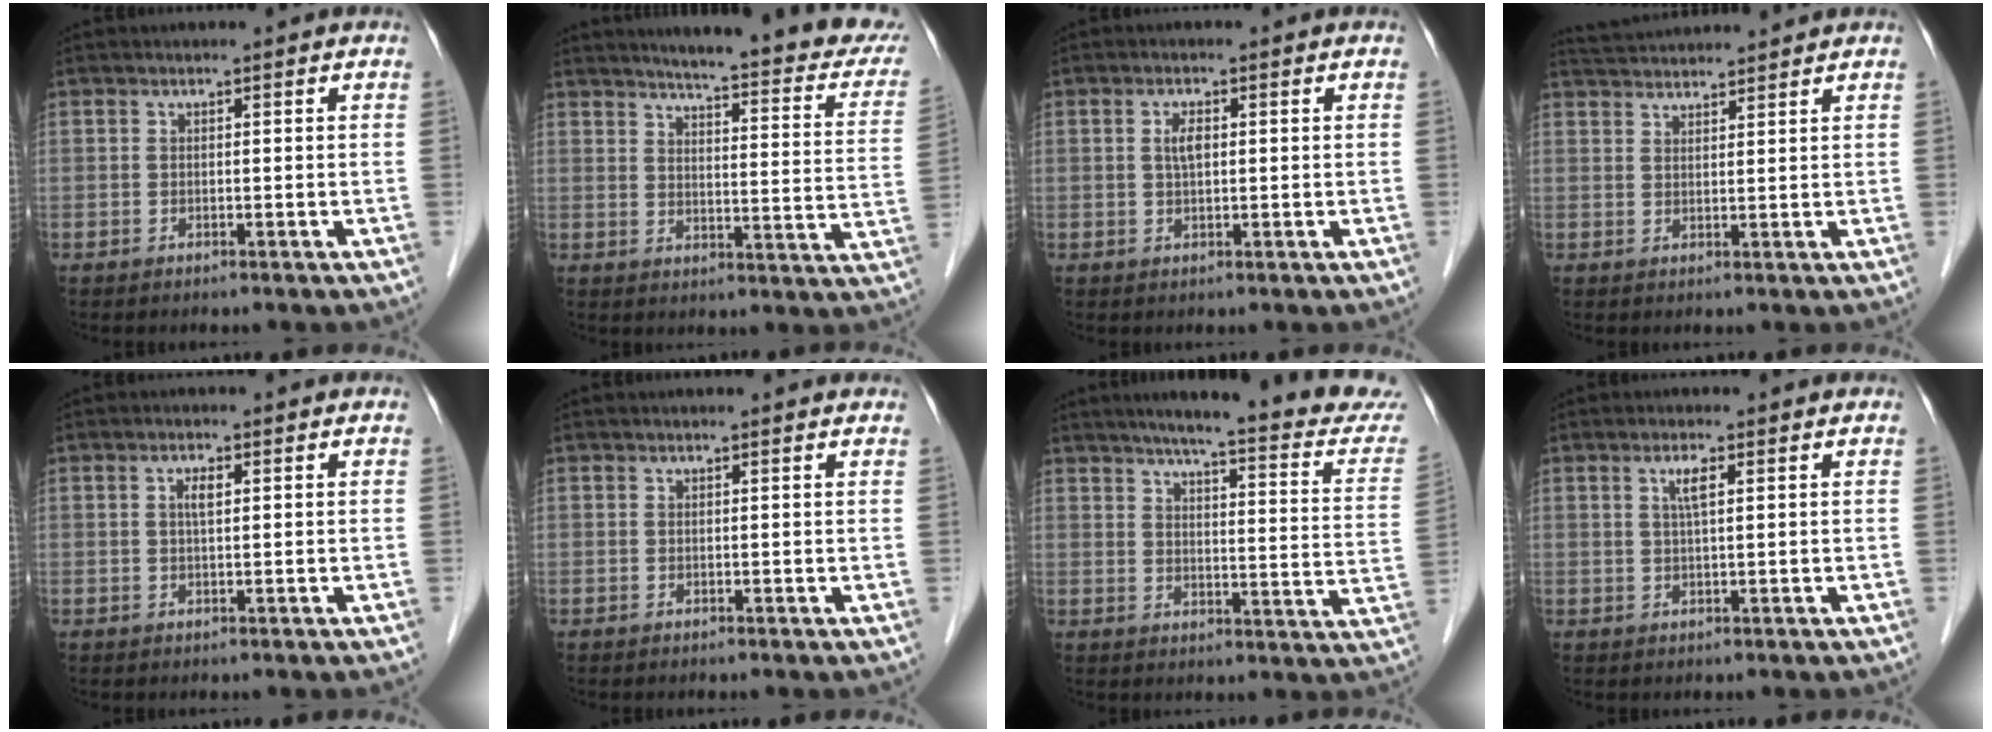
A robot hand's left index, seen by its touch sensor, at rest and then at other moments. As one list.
[{"total": 22.1, "force": [19.1, 2.5, 10.9], "torque": [-0.133, -0.042, 0.213]}, {"total": 2.2, "force": [0.4, 0.8, 2.0], "torque": [-0.042, 0.005, 0.008]}, {"total": 6.6, "force": [6.4, 0.1, 1.4], "torque": [-0.032, 0.038, 0.106]}, {"total": 1.7, "force": [0.5, 0.4, 1.6], "torque": [-0.033, 0.003, 0.009]}, {"total": 1.2, "force": [1.1, 0.0, 0.3], "torque": [-0.013, 0.002, 0.008]}, {"total": 20.9, "force": [18.3, 0.9, 10.0], "torque": [-0.125, -0.048, 0.214]}, {"total": 2.3, "force": [0.9, 0.2, 2.1], "torque": [-0.043, 0.002, 0.016]}]